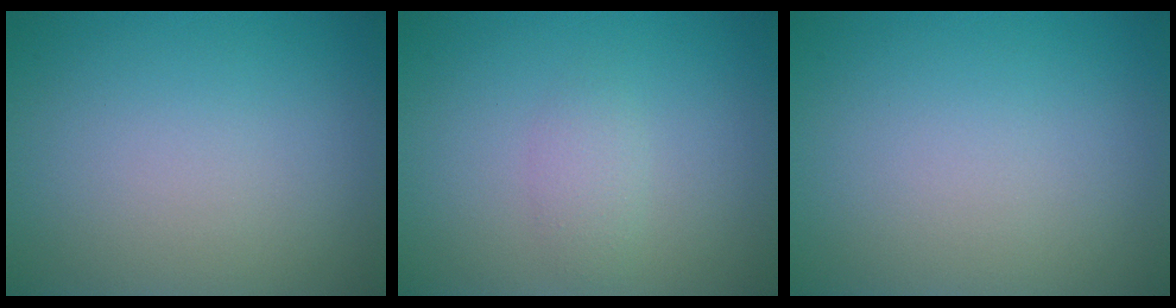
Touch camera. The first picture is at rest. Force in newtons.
{"total": 1.3, "press": 1.3, "slide": 0.0}
{"total": 0.0}